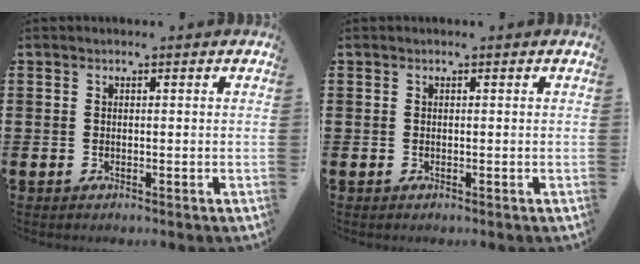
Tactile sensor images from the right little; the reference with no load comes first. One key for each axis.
{"total": 0.0}